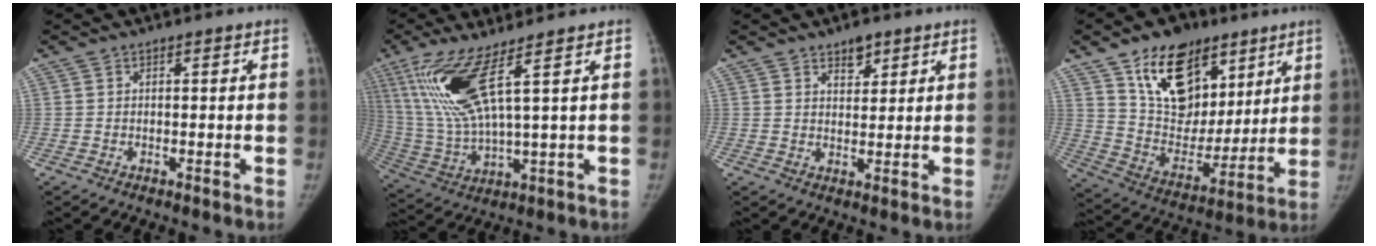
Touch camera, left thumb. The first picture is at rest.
{"total": 13.6, "force": [6.3, 1.9, 12.0], "torque": [-0.284, -0.032, 0.136]}
{"total": 3.5, "force": [2.4, 1.8, 1.8], "torque": [-0.011, -0.015, 0.040]}
{"total": 20.7, "force": [11.6, 13.4, 10.7], "torque": [-0.123, -0.050, 0.204]}